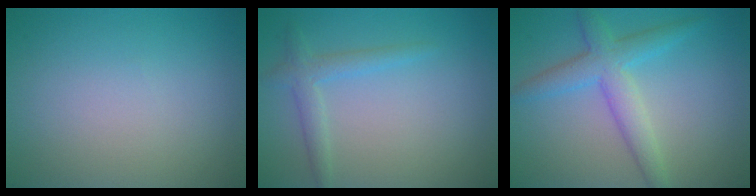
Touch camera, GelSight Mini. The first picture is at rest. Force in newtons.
{"total": 2.1, "press": 2.1, "slide": 0.1}
{"total": 4.1, "press": 4.1, "slide": 0.2}